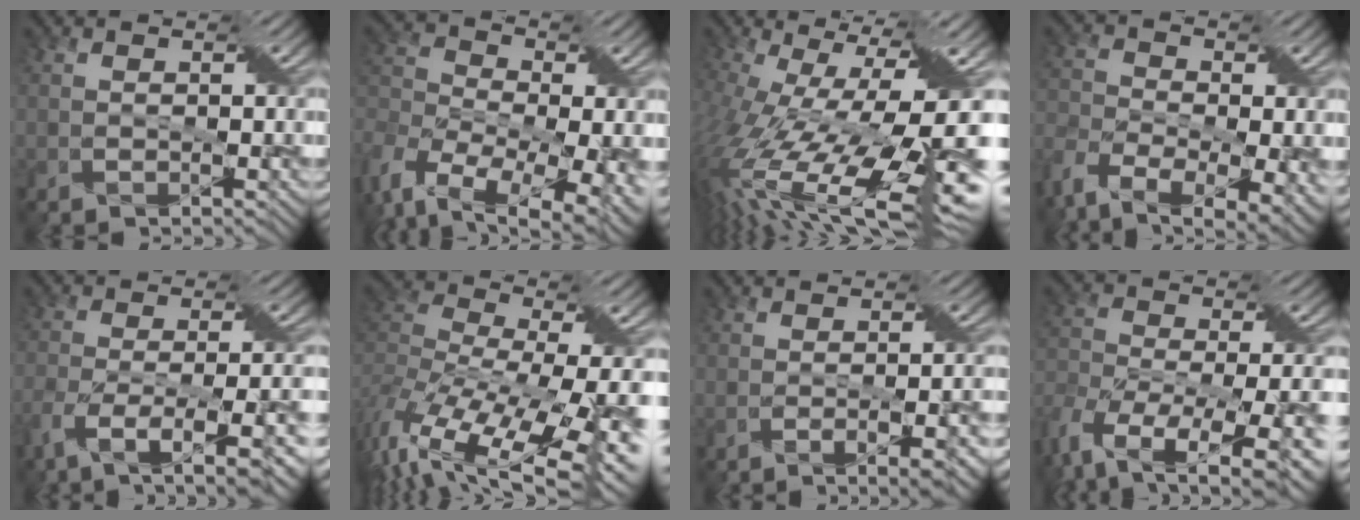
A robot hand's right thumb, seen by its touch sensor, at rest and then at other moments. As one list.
[{"total": 13.4, "force": [-3.9, 8.3, 9.8], "torque": [-0.236, -0.020, -0.037]}, {"total": 18.7, "force": [-2.6, 6.1, 17.4], "torque": [-0.315, -0.045, -0.023]}, {"total": 11.4, "force": [-6.2, 5.8, 7.6], "torque": [-0.188, -0.026, -0.112]}, {"total": 10.9, "force": [-6.1, 3.4, 8.3], "torque": [-0.160, -0.011, -0.105]}, {"total": 17.1, "force": [-8.0, 7.0, 13.4], "torque": [-0.279, -0.006, -0.109]}, {"total": 6.8, "force": [-3.9, 1.2, 5.5], "torque": [-0.082, 0.009, -0.055]}, {"total": 12.4, "force": [-6.6, 5.9, 8.7], "torque": [-0.215, -0.018, -0.104]}]